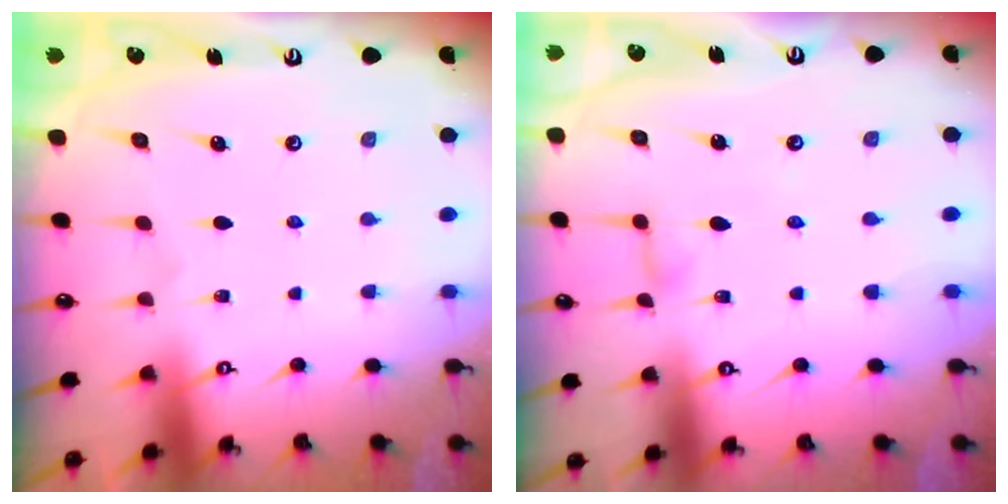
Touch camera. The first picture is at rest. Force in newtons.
{"total": 3.0, "press": 3.0, "slide": 0.3}